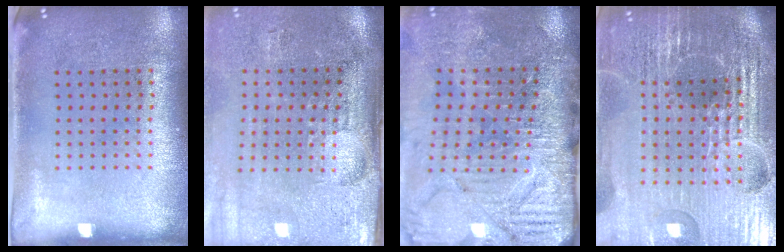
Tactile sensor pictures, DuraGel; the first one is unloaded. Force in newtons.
{"total": 4.7, "press": 3.9, "slide": 2.6}
{"total": 4.0, "press": 3.6, "slide": 1.7}
{"total": 6.8, "press": 5.9, "slide": 3.3}